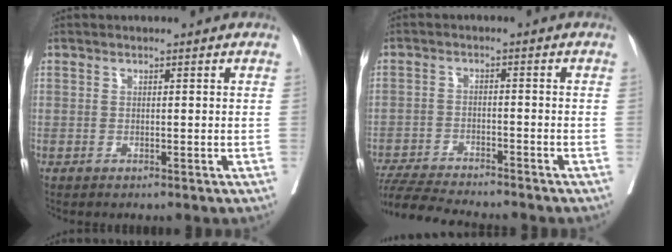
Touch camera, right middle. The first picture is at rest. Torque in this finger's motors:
{"motor_torque": [0.33, -0.34, 0.11, 0.04]}